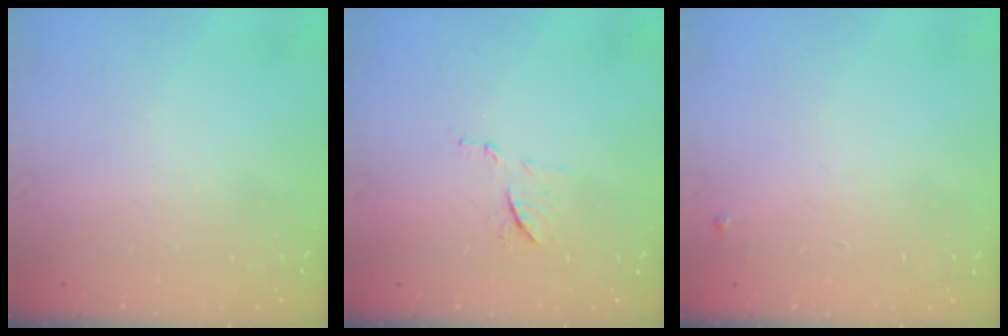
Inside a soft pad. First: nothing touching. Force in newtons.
{"total": 7.2, "press": 7.1, "slide": 0.5}
{"total": 3.2, "press": 3.2, "slide": 0.5}